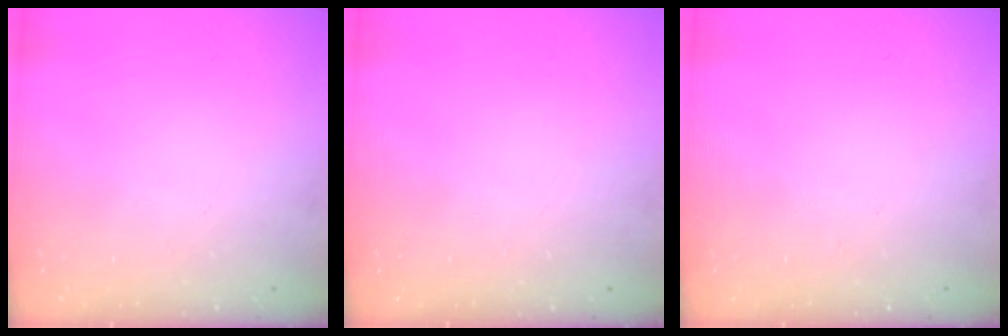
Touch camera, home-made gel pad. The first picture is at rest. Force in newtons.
{"total": 0.0}
{"total": 0.0}